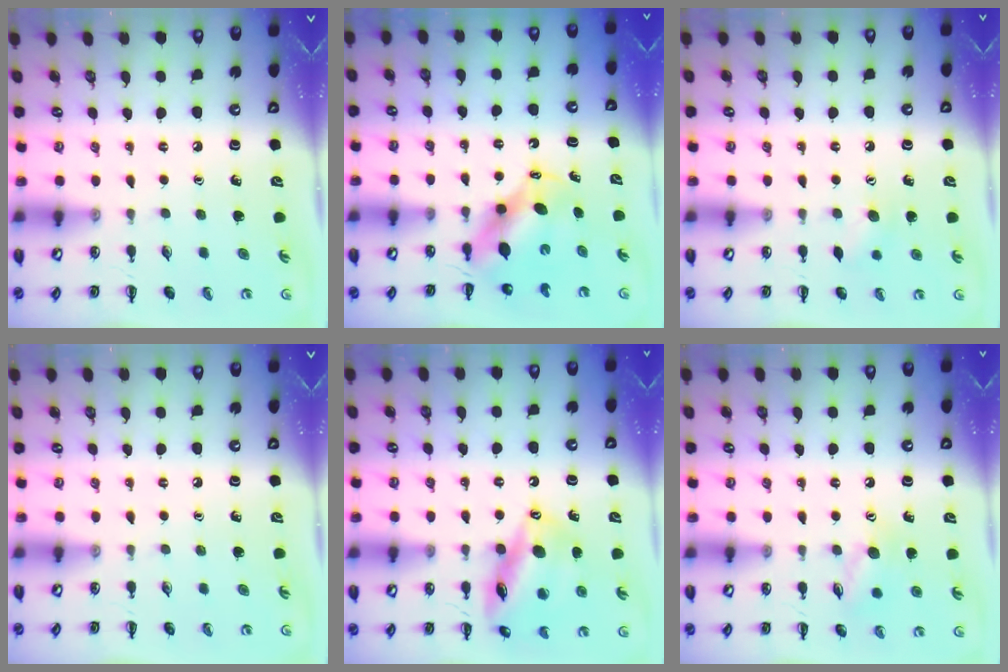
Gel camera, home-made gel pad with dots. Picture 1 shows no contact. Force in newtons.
{"total": 5.9, "press": 5.8, "slide": 1.1}
{"total": 7.3, "press": 7.1, "slide": 1.4}
{"total": 0.0}
{"total": 16.3, "press": 16.1, "slide": 2.9}
{"total": 9.1, "press": 9.1, "slide": 0.6}